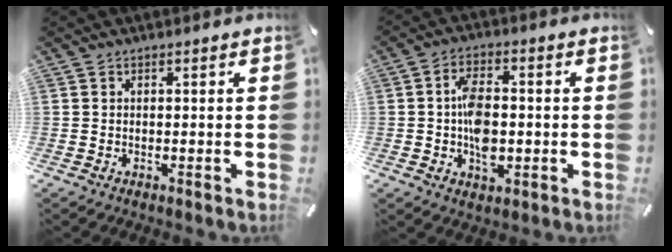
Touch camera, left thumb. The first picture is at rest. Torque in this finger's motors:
{"motor_torque": [1.60, 2.20, 0.60, -0.50, 0.24]}